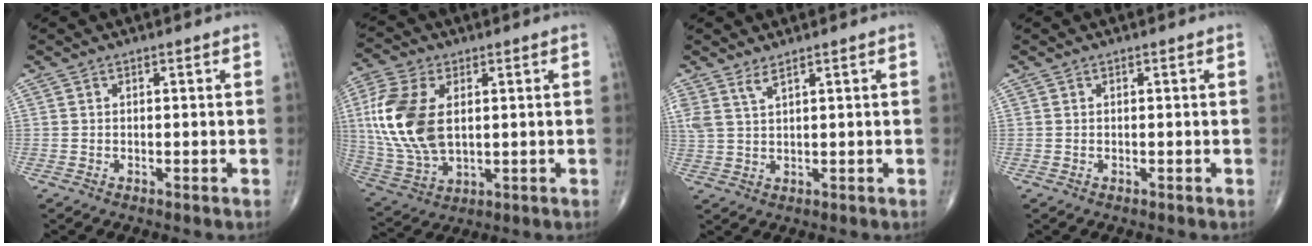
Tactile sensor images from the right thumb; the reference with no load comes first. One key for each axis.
{"total": 16.4, "fx": 2.5, "fy": 9.6, "fz": 13.1, "tx": -0.291, "ty": -0.009, "tz": 0.054}
{"total": 3.1, "fx": 2.3, "fy": 0.5, "fz": 1.9, "tx": -0.047, "ty": -0.011, "tz": 0.055}
{"total": 0.0}